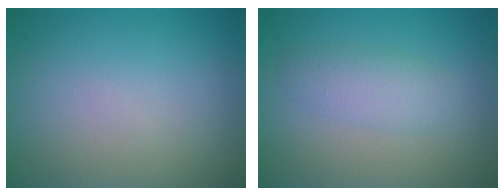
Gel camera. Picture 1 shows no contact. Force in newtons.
{"total": 2.3, "press": 2.3, "slide": 0.1}